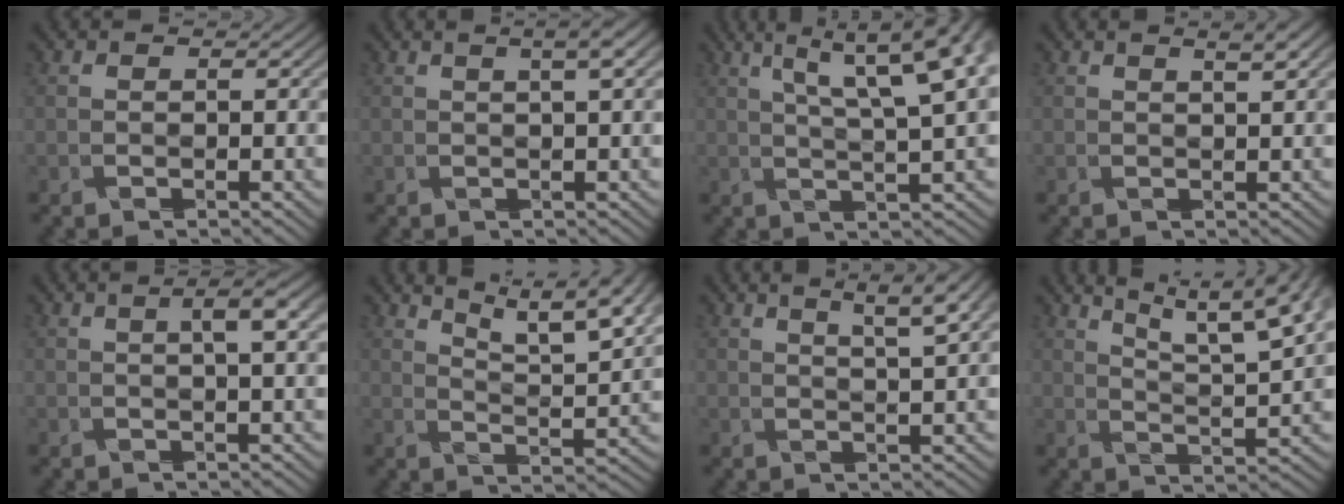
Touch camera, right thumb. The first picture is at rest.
{"total": 2.9, "force": [1.3, 0.0, 2.6], "torque": [-0.054, 0.006, 0.025]}
{"total": 10.0, "force": [4.7, 1.3, 8.7], "torque": [-0.152, 0.029, 0.070]}
{"total": 2.1, "force": [1.2, -0.1, 1.6], "torque": [-0.039, 0.003, 0.026]}
{"total": 3.5, "force": [1.1, 0.5, 3.3], "torque": [-0.063, 0.006, 0.021]}
{"total": 9.2, "force": [7.3, 1.1, 5.5], "torque": [-0.097, 0.002, 0.109]}
{"total": 4.7, "force": [2.9, -0.2, 3.7], "torque": [-0.072, 0.013, 0.049]}
{"total": 10.5, "force": [7.4, 1.3, 7.2], "torque": [-0.119, 0.015, 0.102]}